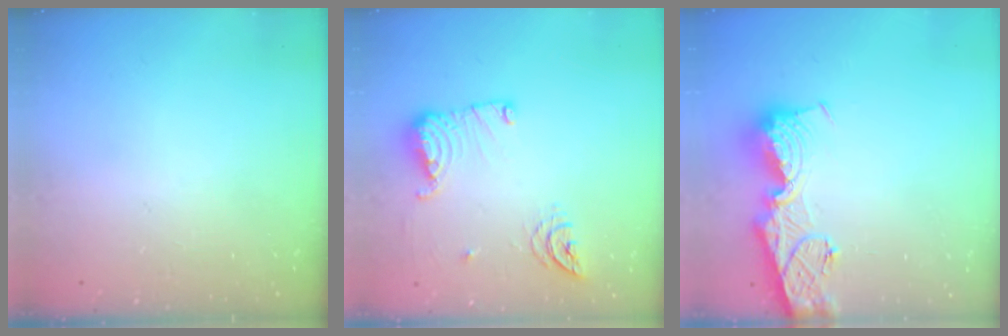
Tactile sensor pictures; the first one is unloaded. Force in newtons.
{"total": 12.2, "press": 12.1, "slide": 1.2}
{"total": 13.6, "press": 13.5, "slide": 1.5}